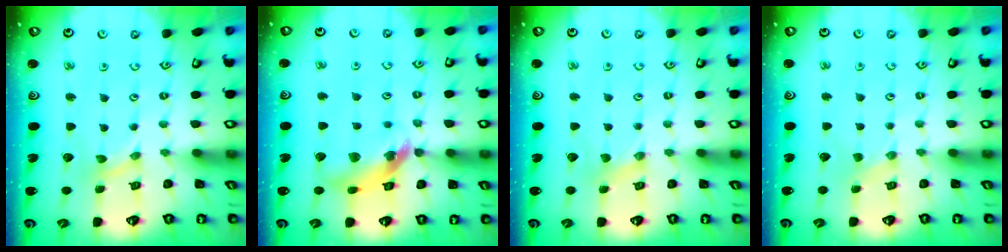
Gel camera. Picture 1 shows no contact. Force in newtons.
{"total": 13.7, "press": 13.6, "slide": 1.6}
{"total": 0.9, "press": 0.8, "slide": 0.2}
{"total": 0.0}